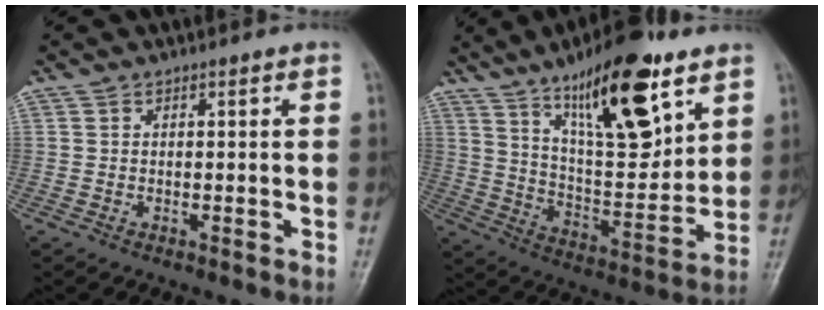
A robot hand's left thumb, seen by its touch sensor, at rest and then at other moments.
{"total": 20.8, "force": [11.9, 6.8, 15.6], "torque": [-0.212, -0.060, 0.206]}